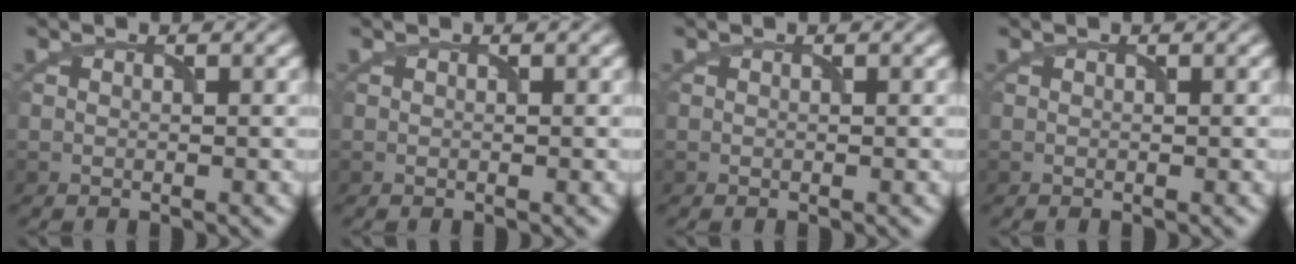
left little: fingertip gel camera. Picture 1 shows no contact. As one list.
[{"total": 0.0}, {"total": 0.0}, {"total": 0.0}]